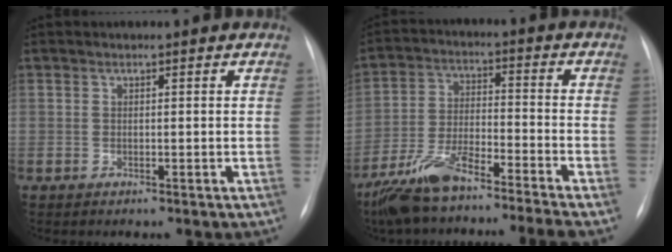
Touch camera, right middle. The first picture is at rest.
{"total": 12.1, "force": [-10.0, -0.2, 6.8], "torque": [-0.130, -0.012, -0.181]}